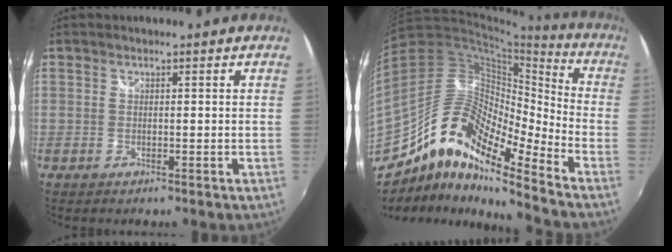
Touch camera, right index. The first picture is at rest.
{"total": 15.1, "force": [-10.4, 3.5, 10.4], "torque": [-0.173, 0.007, -0.215]}